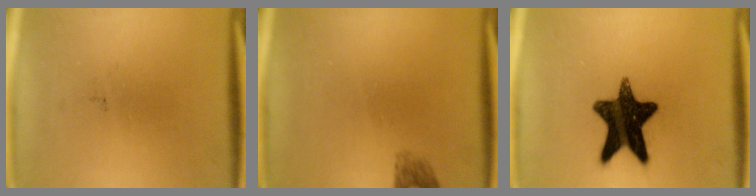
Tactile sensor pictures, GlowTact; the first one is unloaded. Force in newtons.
{"total": 1.7}
{"total": 15.1}